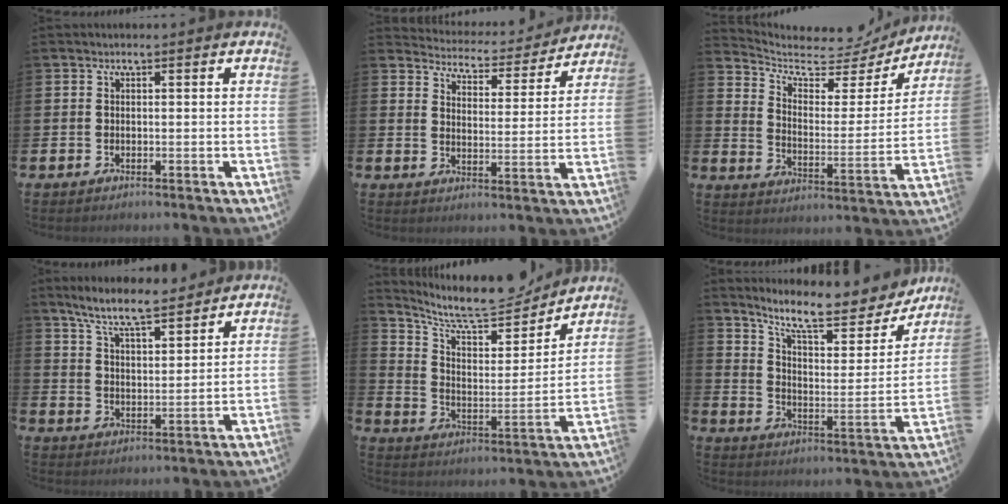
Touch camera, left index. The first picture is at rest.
{"total": 4.8, "force": [4.7, 0.9, 0.2], "torque": [-0.019, -0.044, 0.075]}
{"total": 6.3, "force": [5.7, 2.4, 1.4], "torque": [-0.061, -0.052, 0.092]}
{"total": 7.9, "force": [7.2, 1.1, 3.1], "torque": [-0.088, -0.029, 0.130]}
{"total": 10.0, "force": [8.9, 2.7, 3.7], "torque": [-0.102, -0.061, 0.151]}
{"total": 10.4, "force": [9.0, 2.5, 4.5], "torque": [-0.108, -0.060, 0.152]}